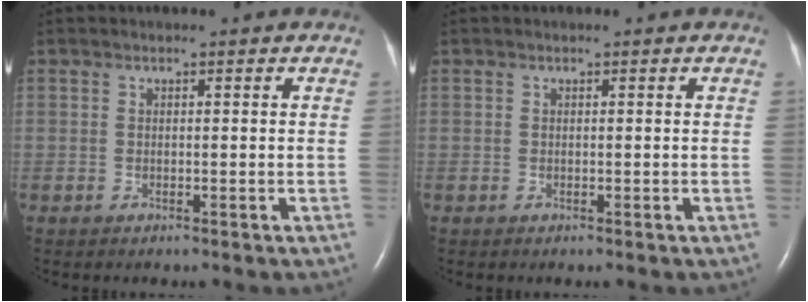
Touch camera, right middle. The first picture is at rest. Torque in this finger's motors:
{"motor_torque": [0.00, 0.00, 0.00, 0.00]}